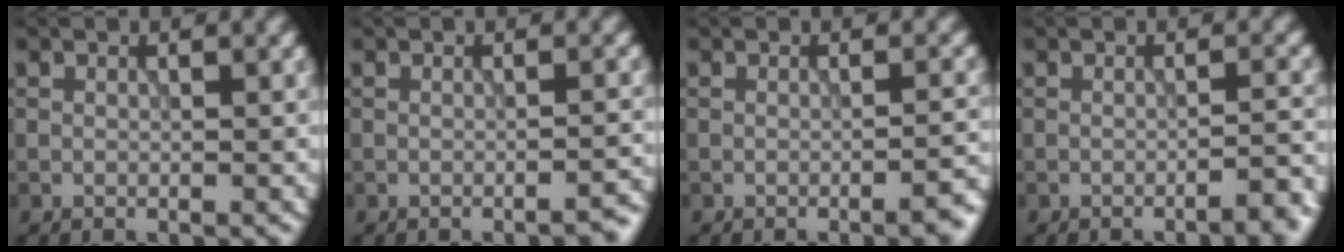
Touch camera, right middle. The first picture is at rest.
{"total": 1.6, "force": [-1.3, 0.3, 0.9], "torque": [-0.001, 0.007, -0.021]}
{"total": 2.4, "force": [-1.3, 0.5, 1.9], "torque": [-0.018, 0.005, -0.025]}
{"total": 2.7, "force": [-1.8, 0.6, 1.9], "torque": [-0.013, 0.009, -0.034]}